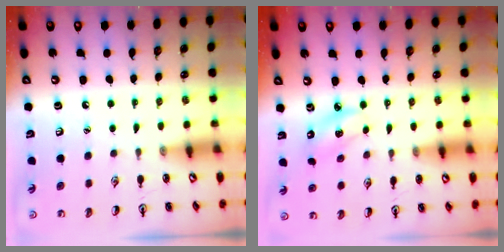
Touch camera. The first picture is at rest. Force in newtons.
{"total": 3.6, "press": 3.6, "slide": 0.4}